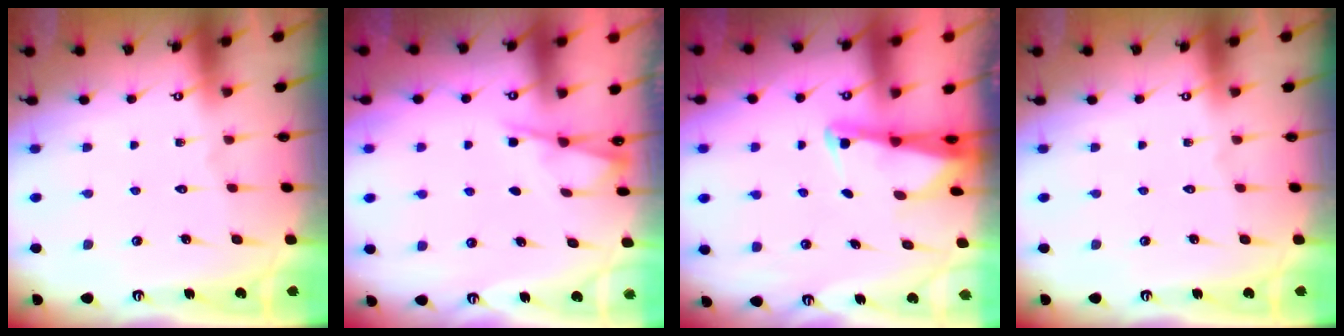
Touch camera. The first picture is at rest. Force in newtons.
{"total": 2.4, "press": 2.4, "slide": 0.5}
{"total": 2.6, "press": 2.6, "slide": 0.3}
{"total": 0.0}